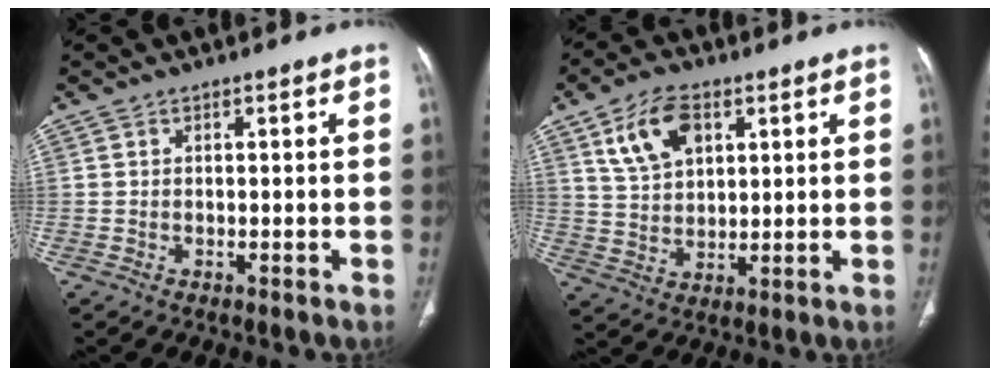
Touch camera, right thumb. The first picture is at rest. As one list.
[{"total": 10.0, "force": [4.6, 6.1, 6.6], "torque": [-0.104, -0.011, 0.090]}]